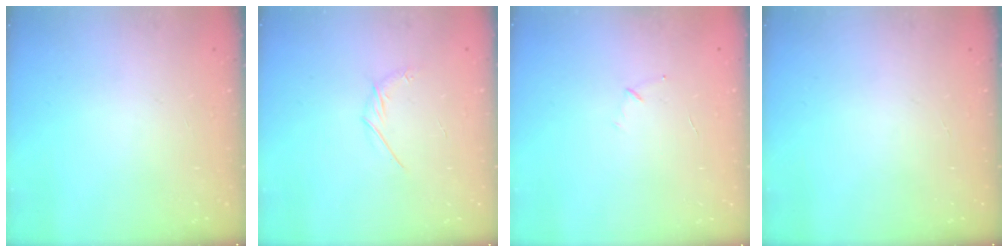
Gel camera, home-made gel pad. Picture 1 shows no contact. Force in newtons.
{"total": 3.3, "press": 3.2, "slide": 0.7}
{"total": 3.8, "press": 3.7, "slide": 1.0}
{"total": 0.0}